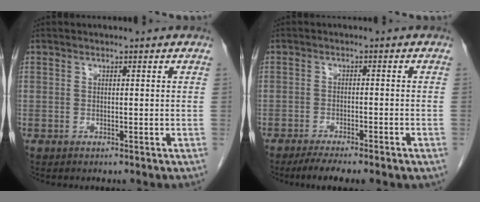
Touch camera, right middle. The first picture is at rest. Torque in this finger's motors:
{"motor_torque": [1.08, -1.05, 0.09, 0.04]}